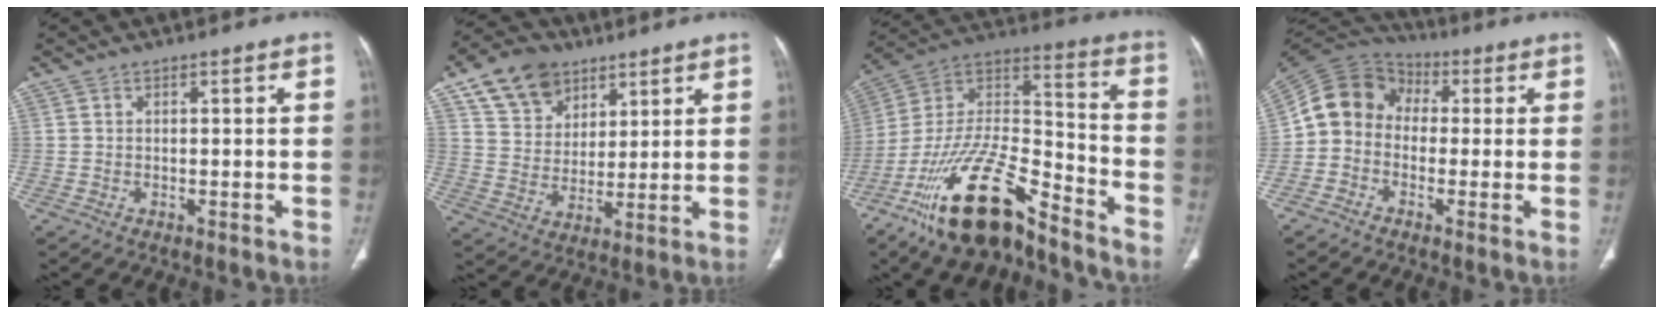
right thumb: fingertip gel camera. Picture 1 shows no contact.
{"total": 12.8, "force": [7.4, 9.0, 5.4], "torque": [-0.072, -0.017, 0.137]}
{"total": 22.1, "force": [-15.8, 7.3, 13.7], "torque": [-0.260, 0.080, -0.288]}
{"total": 10.5, "force": [-0.5, 9.0, 5.4], "torque": [-0.090, 0.038, -0.029]}